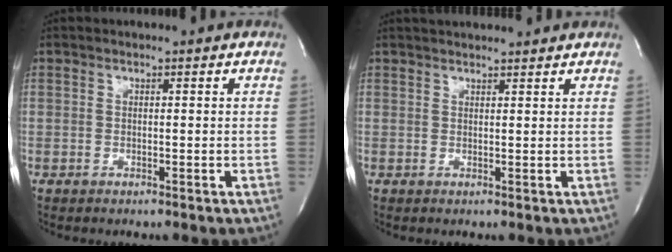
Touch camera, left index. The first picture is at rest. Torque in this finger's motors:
{"motor_torque": [0.02, -0.15, 0.00, 0.01]}